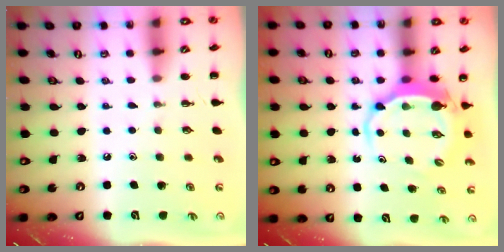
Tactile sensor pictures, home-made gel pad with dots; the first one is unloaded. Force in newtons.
{"total": 6.4, "press": 6.2, "slide": 1.3}